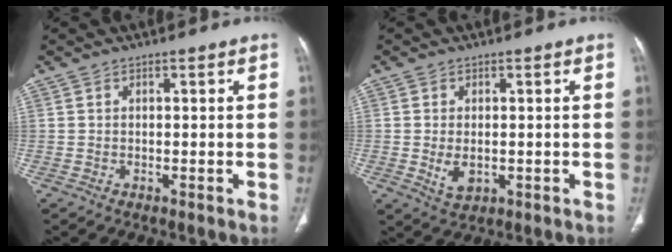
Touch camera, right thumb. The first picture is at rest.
{"total": 4.0, "force": [-0.5, 2.6, 3.1], "torque": [-0.052, -0.008, 0.000]}